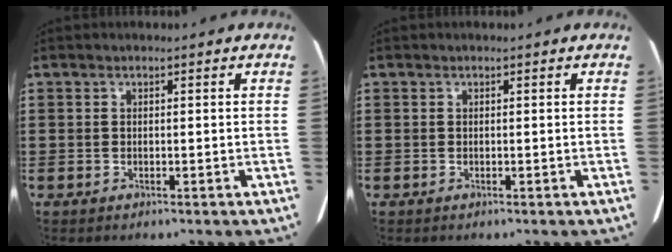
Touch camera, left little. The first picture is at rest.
{"total": 0.0}